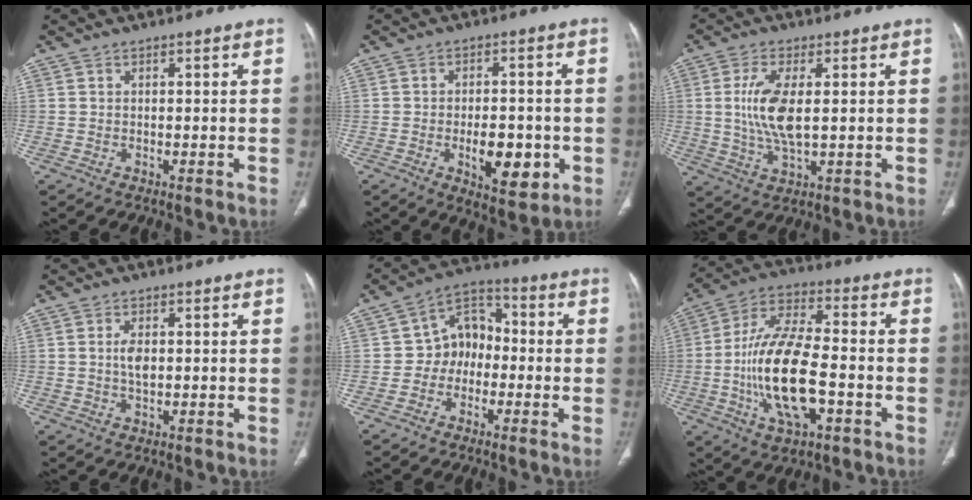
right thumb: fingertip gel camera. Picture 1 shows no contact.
{"total": 10.0, "force": [-2.7, 5.1, 8.2], "torque": [-0.097, 0.003, -0.027]}
{"total": 9.3, "force": [0.9, 3.6, 8.6], "torque": [-0.187, -0.011, 0.021]}
{"total": 3.2, "force": [0.3, 1.7, 2.7], "torque": [-0.047, -0.001, 0.006]}
{"total": 8.8, "force": [-1.4, 7.1, 5.0], "torque": [-0.041, 0.036, -0.042]}
{"total": 18.6, "force": [-4.2, 8.0, 16.3], "torque": [-0.314, 0.025, -0.073]}